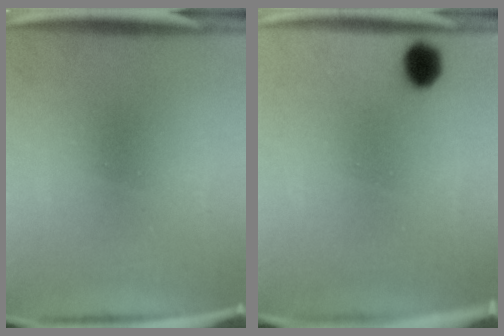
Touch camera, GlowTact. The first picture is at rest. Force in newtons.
{"total": 2.3}